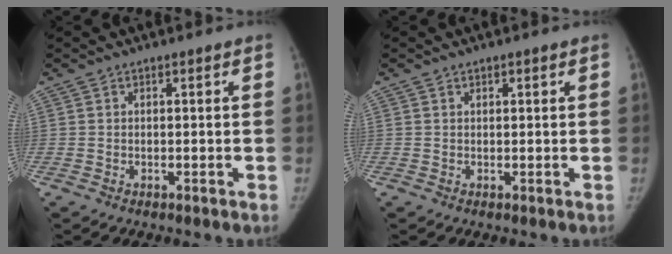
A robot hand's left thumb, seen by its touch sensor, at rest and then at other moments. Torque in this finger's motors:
{"motor_torque": [-1.03, -1.04, -0.84, 0.46, -0.30]}